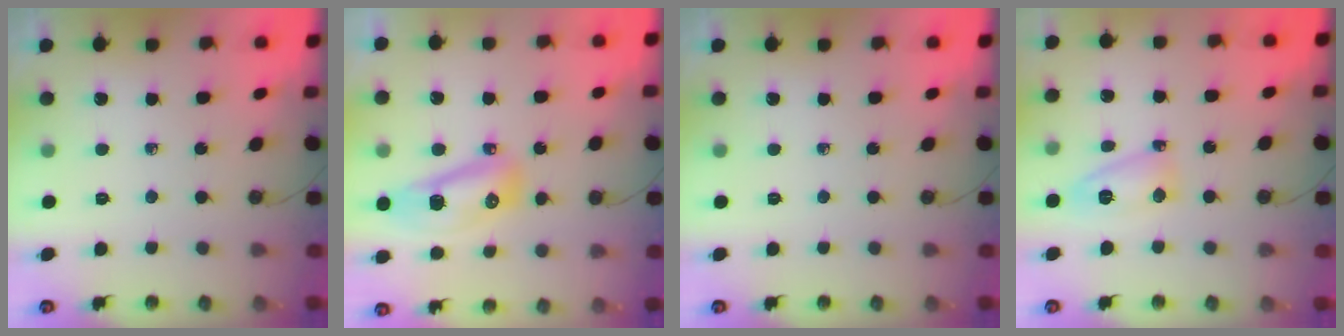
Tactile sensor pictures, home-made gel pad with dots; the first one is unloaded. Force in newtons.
{"total": 18.6, "press": 14.7, "slide": 11.4}
{"total": 0.0}
{"total": 6.0, "press": 5.8, "slide": 1.2}